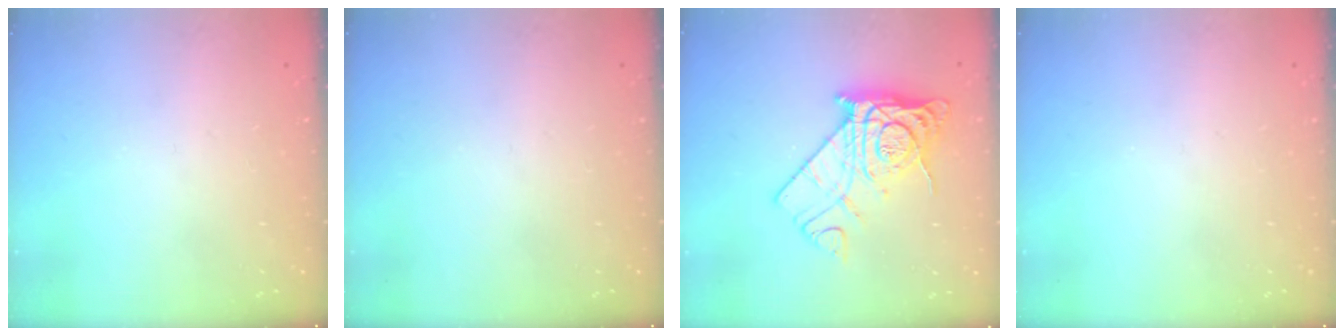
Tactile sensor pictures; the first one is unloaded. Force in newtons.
{"total": 0.0}
{"total": 13.4, "press": 13.3, "slide": 1.4}
{"total": 0.0}